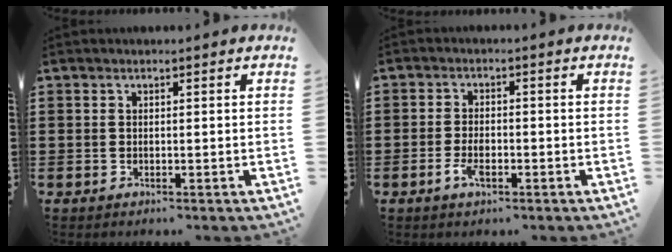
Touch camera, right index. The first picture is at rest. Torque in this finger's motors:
{"motor_torque": [1.10, 1.04, 0.10, 0.05]}